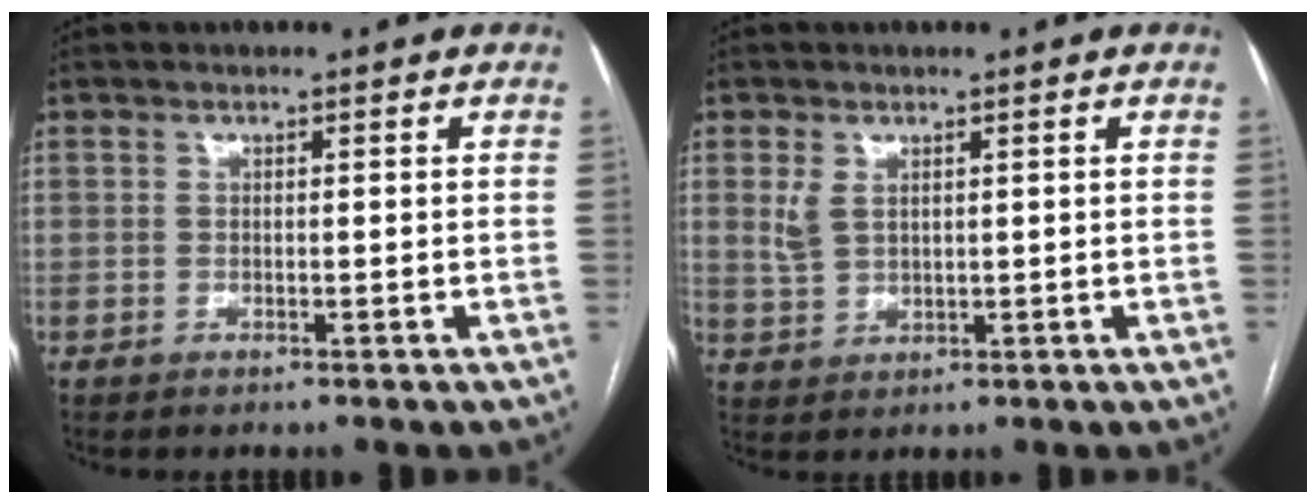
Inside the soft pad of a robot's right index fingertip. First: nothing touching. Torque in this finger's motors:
{"motor_torque": [0.40, 0.21, 0.21, 0.03]}